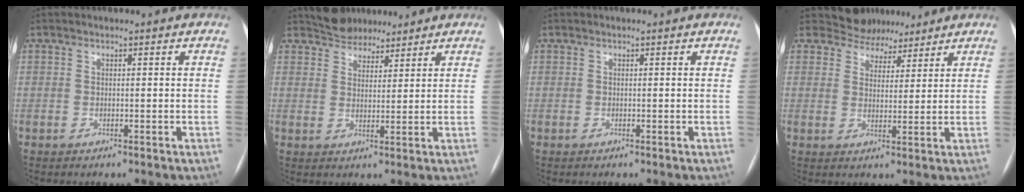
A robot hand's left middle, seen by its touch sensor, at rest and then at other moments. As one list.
[{"total": 5.6, "force": [5.0, 2.5, 0.7], "torque": [-0.011, 0.014, 0.086]}, {"total": 0.0}, {"total": 5.8, "force": [5.2, 2.6, -0.4], "torque": [0.007, 0.007, 0.074]}]